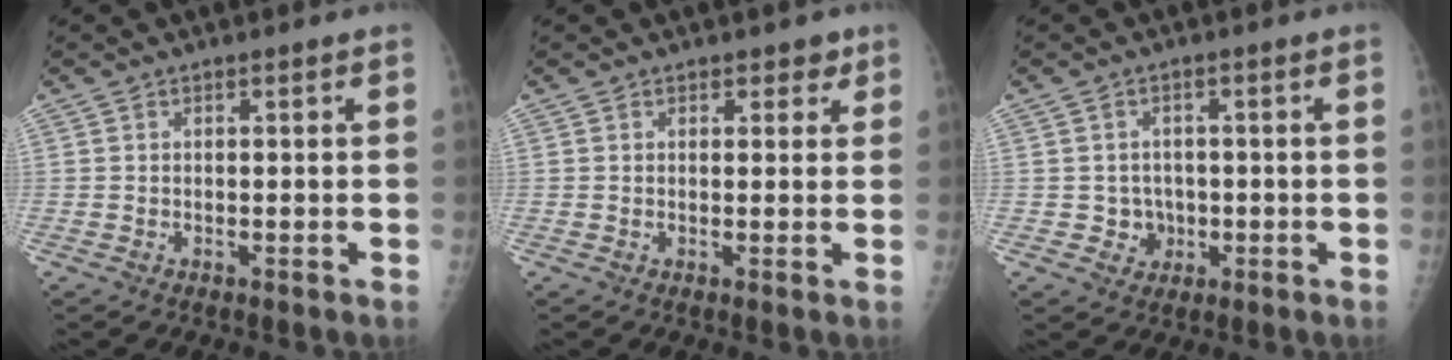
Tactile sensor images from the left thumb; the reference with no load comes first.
{"total": 2.2, "force": [1.4, 1.4, 1.0], "torque": [0.008, -0.005, 0.015]}
{"total": 3.6, "force": [-0.6, 3.5, 0.9], "torque": [0.009, 0.008, -0.006]}